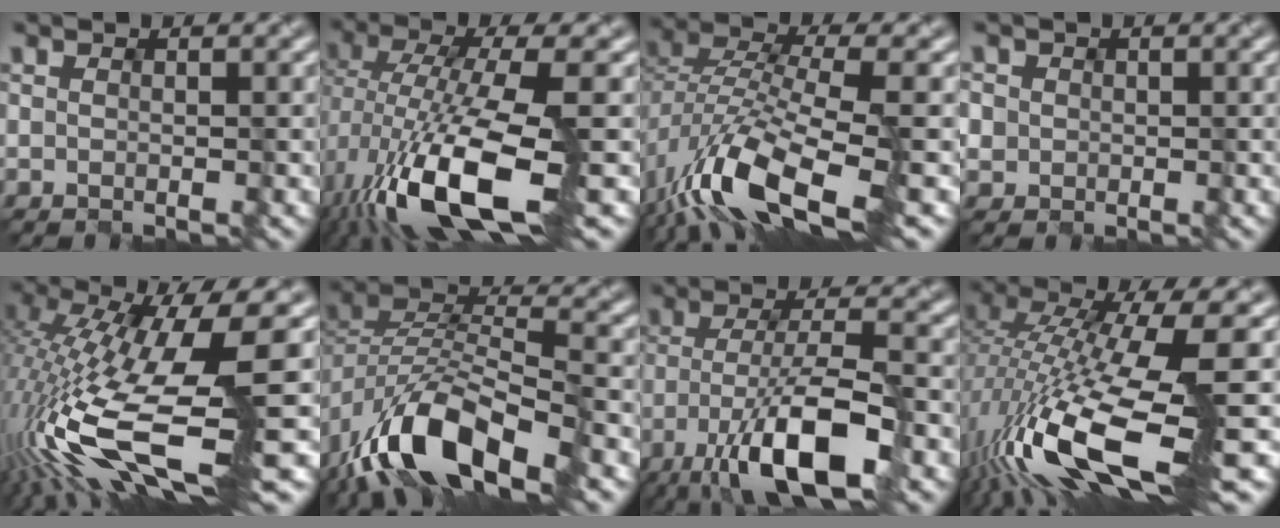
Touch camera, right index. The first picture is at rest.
{"total": 13.2, "force": [-4.4, 4.2, 11.7], "torque": [-0.230, -0.009, -0.072]}
{"total": 10.5, "force": [-5.4, 3.9, 8.1], "torque": [-0.162, 0.000, -0.108]}
{"total": 1.3, "force": [0.1, 1.3, -0.1], "torque": [0.003, -0.005, 0.007]}
{"total": 15.2, "force": [-4.0, 4.0, 14.1], "torque": [-0.290, -0.012, -0.061]}
{"total": 11.3, "force": [-7.1, 4.9, 7.3], "torque": [-0.131, -0.006, -0.135]}
{"total": 10.0, "force": [-5.2, 2.8, 8.1], "torque": [-0.147, -0.007, -0.092]}
{"total": 14.5, "force": [-4.1, 4.1, 13.3], "torque": [-0.277, -0.010, -0.066]}